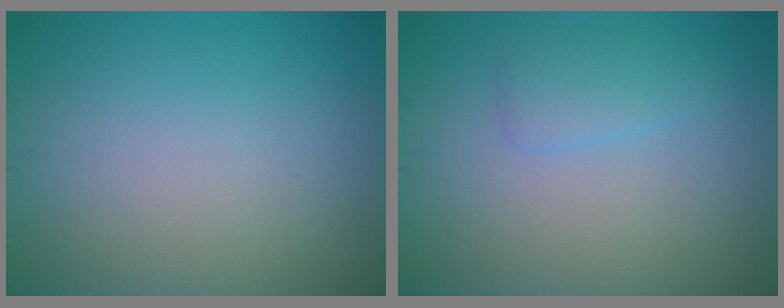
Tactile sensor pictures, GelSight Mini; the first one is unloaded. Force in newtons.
{"total": 1.8, "press": 1.8, "slide": 0.0}